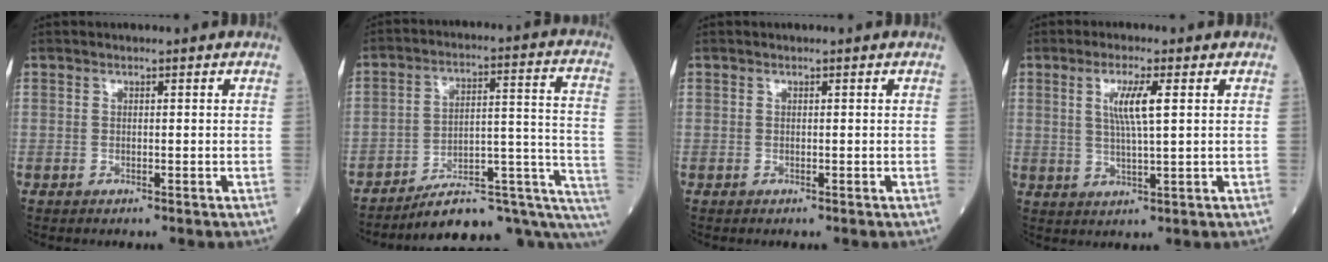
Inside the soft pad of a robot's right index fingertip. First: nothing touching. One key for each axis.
{"total": 17.7, "fx": -13.7, "fy": 4.4, "fz": 10.3, "tx": -0.074, "ty": 0.072, "tz": -0.184}
{"total": 0.0}
{"total": 5.2, "fx": 1.4, "fy": -0.1, "fz": 5.0, "tx": -0.102, "ty": -0.001, "tz": 0.029}